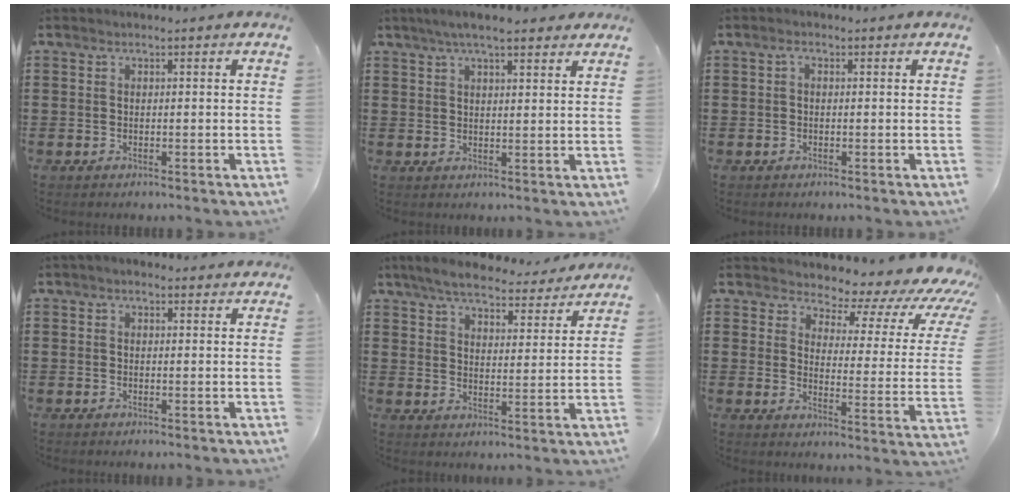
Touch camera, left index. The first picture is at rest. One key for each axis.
{"total": 5.3, "fx": 4.2, "fy": 1.0, "fz": 3.2, "tx": -0.070, "ty": 0.002, "tz": 0.074}
{"total": 0.8, "fx": -0.2, "fy": 0.4, "fz": 0.6, "tx": -0.014, "ty": 0.002, "tz": -0.005}
{"total": 1.2, "fx": 0.9, "fy": 0.6, "fz": 0.5, "tx": -0.012, "ty": 0.006, "tz": 0.016}
{"total": 6.2, "fx": 5.8, "fy": 1.0, "fz": 1.9, "tx": -0.063, "ty": -0.026, "tz": 0.102}
{"total": 5.2, "fx": 3.9, "fy": 2.1, "fz": 2.6, "tx": -0.052, "ty": -0.035, "tz": 0.057}